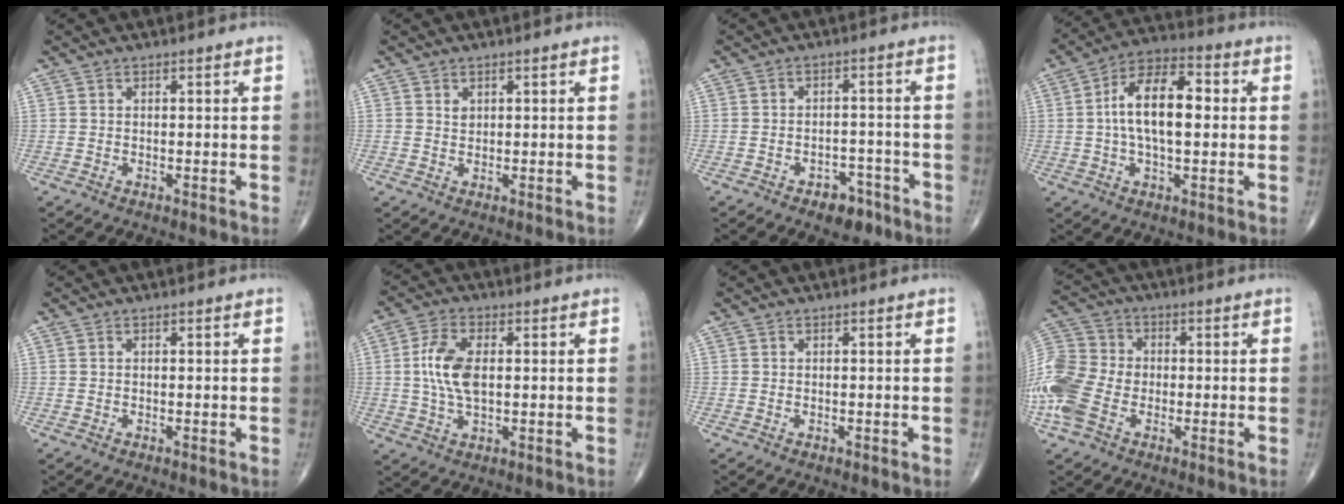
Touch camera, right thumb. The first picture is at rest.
{"total": 1.2, "force": [0.6, 0.9, 0.5], "torque": [-0.001, -0.004, 0.012]}
{"total": 5.2, "force": [-3.4, 3.2, 2.4], "torque": [-0.011, 0.029, -0.045]}
{"total": 13.4, "force": [0.9, 6.4, 11.8], "torque": [-0.198, 0.024, 0.005]}
{"total": 0.0}
{"total": 8.5, "force": [0.6, 4.4, 7.3], "torque": [-0.155, 0.003, 0.011]}
{"total": 0.0}
{"total": 13.6, "force": [-3.6, 9.7, 8.8], "torque": [-0.204, 0.018, -0.078]}